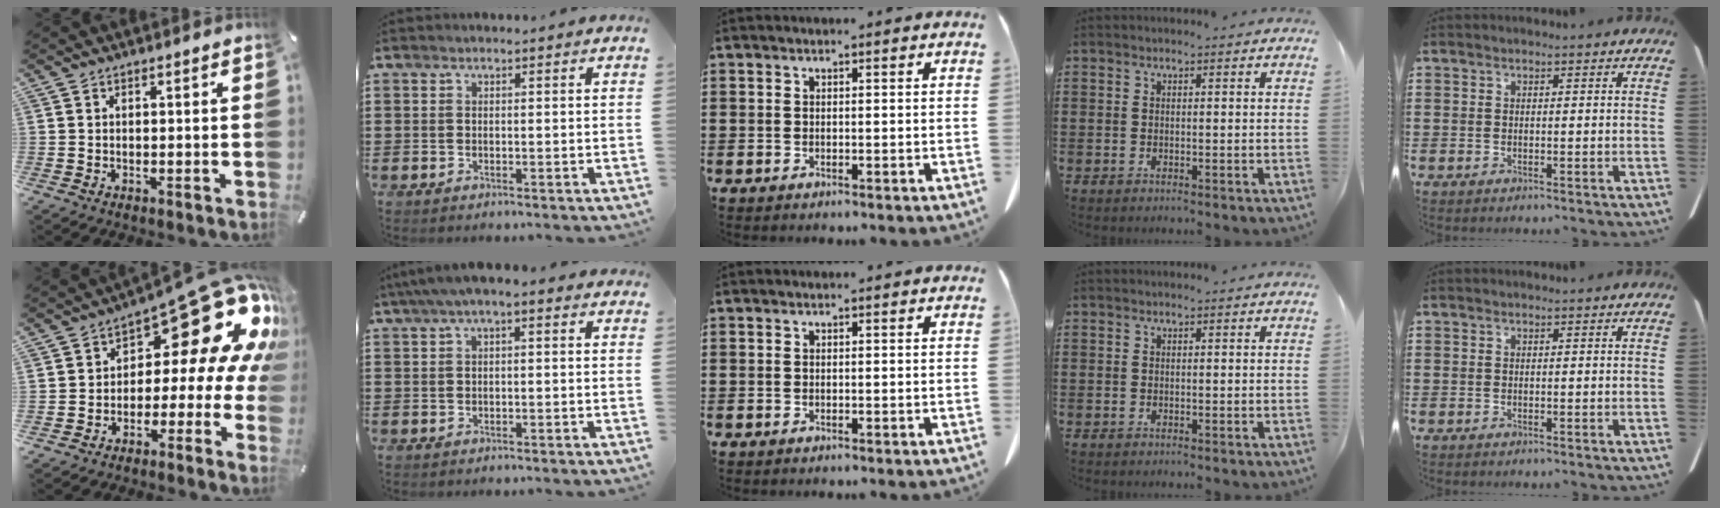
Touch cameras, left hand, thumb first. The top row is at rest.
{"thumb": {"total": 20.9, "force": [9.0, 9.8, 16.1], "torque": [-0.202, -0.073, 0.149]}, "index": {"total": 2.1, "force": [-0.4, 0.6, 2.0], "torque": [-0.041, 0.002, -0.012]}}